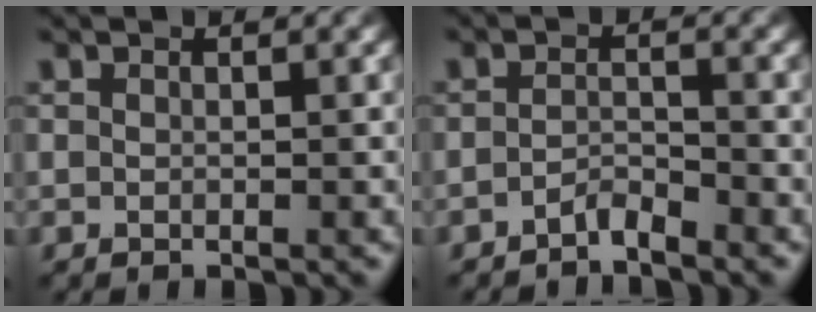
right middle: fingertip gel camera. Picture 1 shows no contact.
{"total": 1.5, "force": [-1.4, 0.2, 0.7], "torque": [-0.013, 0.006, -0.028]}